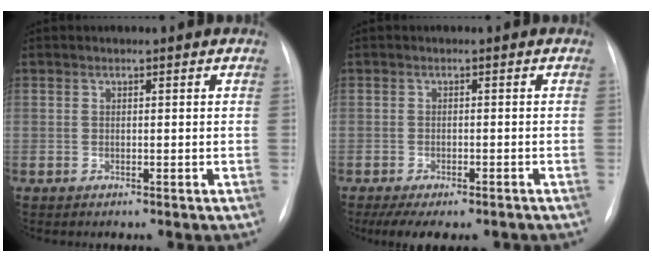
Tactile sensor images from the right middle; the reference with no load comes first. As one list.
[{"total": 8.7, "force": [-6.7, 2.9, 4.7], "torque": [-0.062, -0.001, -0.092]}]